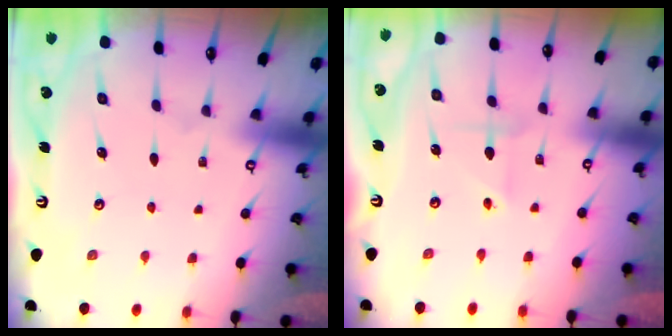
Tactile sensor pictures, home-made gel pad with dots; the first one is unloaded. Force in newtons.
{"total": 2.3, "press": 2.3, "slide": 0.4}